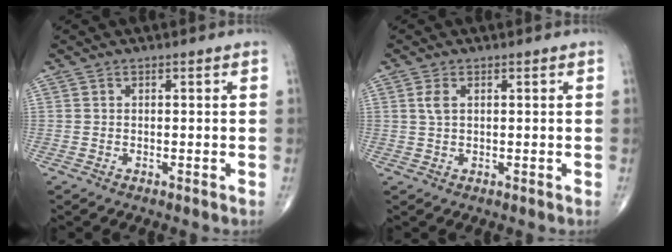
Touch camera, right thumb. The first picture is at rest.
{"total": 2.0, "force": [0.7, 1.0, 1.7], "torque": [-0.041, 0.007, 0.016]}